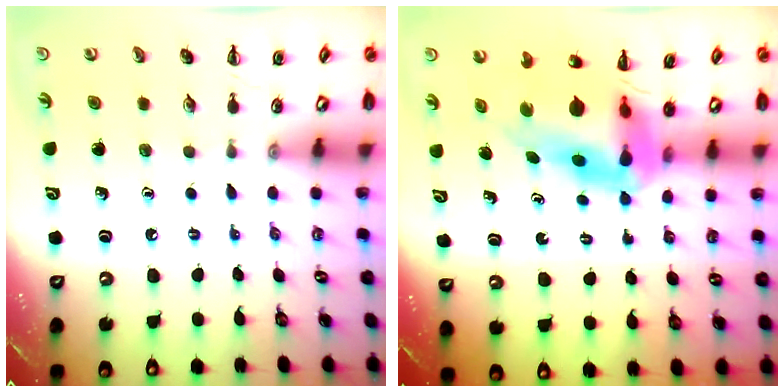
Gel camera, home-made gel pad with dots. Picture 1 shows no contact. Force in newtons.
{"total": 8.6, "press": 8.2, "slide": 2.6}